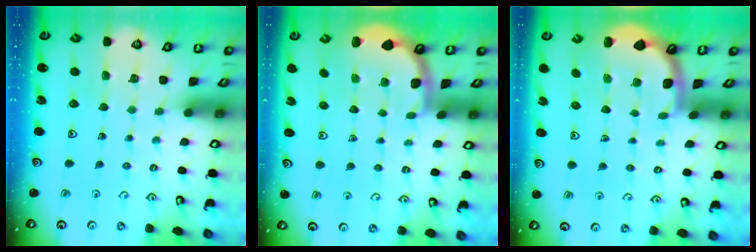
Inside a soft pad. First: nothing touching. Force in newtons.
{"total": 1.8, "press": 1.8, "slide": 0.1}
{"total": 1.8, "press": 1.8, "slide": 0.1}